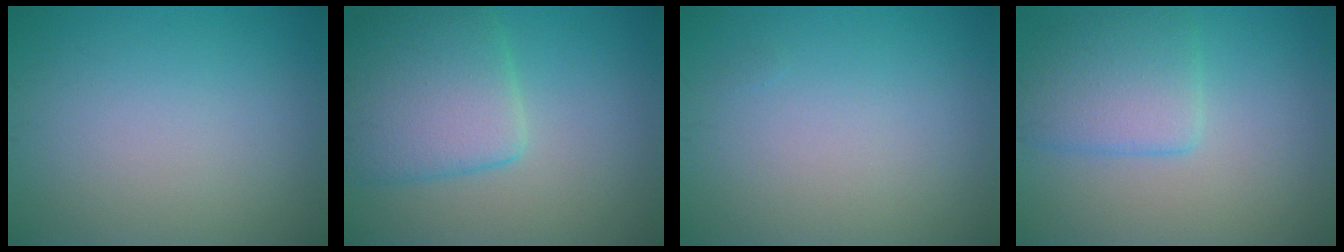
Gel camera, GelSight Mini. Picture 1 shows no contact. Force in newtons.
{"total": 6.8, "press": 6.8, "slide": 0.2}
{"total": 0.0}
{"total": 4.4, "press": 4.4, "slide": 0.2}